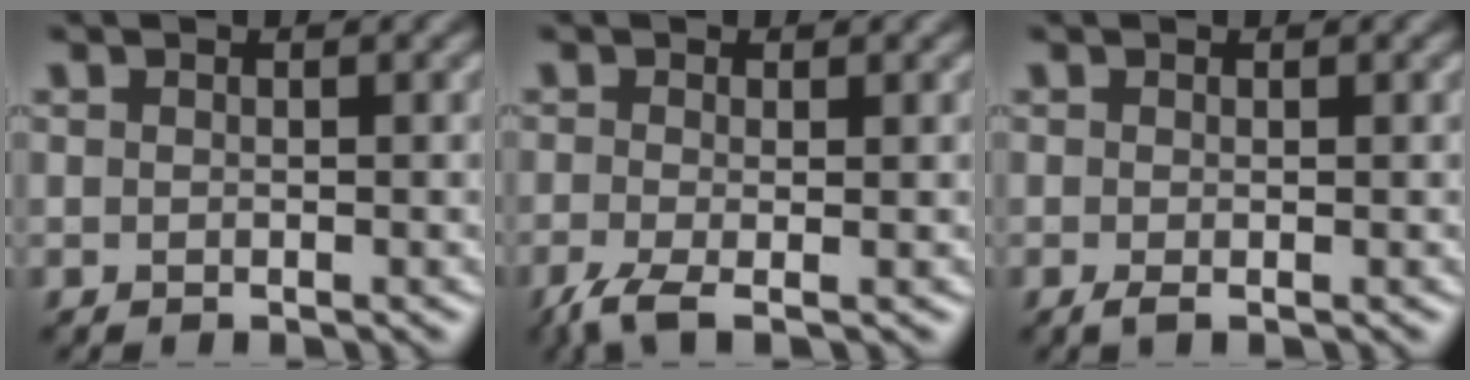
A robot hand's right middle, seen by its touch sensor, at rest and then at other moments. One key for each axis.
{"total": 2.9, "fx": -1.5, "fy": 0.7, "fz": 2.4, "tx": -0.055, "ty": -0.011, "tz": -0.036}
{"total": 0.8, "fx": -0.3, "fy": 0.1, "fz": 0.7, "tx": -0.016, "ty": -0.005, "tz": -0.005}